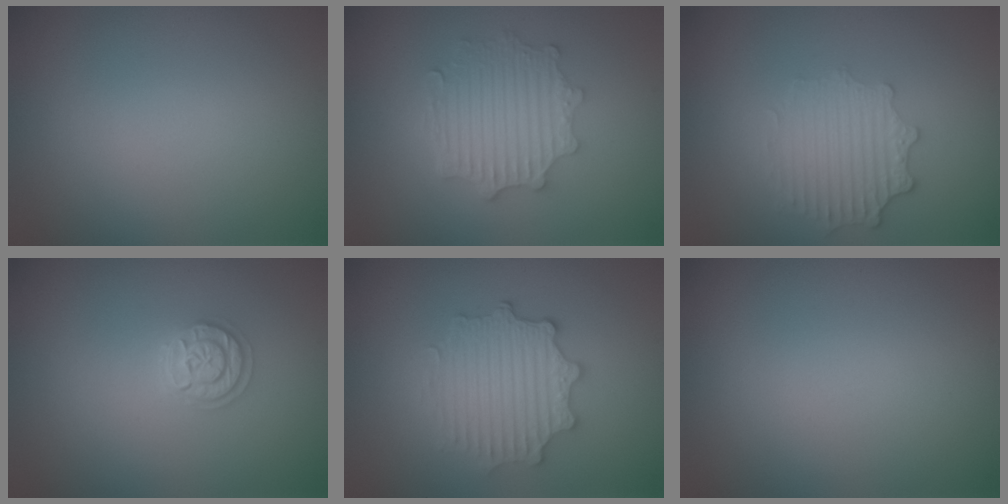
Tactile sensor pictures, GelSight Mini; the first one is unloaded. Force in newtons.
{"total": 4.4, "press": 3.6, "slide": 2.6}
{"total": 2.7, "press": 2.6, "slide": 0.8}
{"total": 2.1, "press": 2.1, "slide": 0.5}
{"total": 4.4, "press": 3.6, "slide": 2.5}
{"total": 0.0}